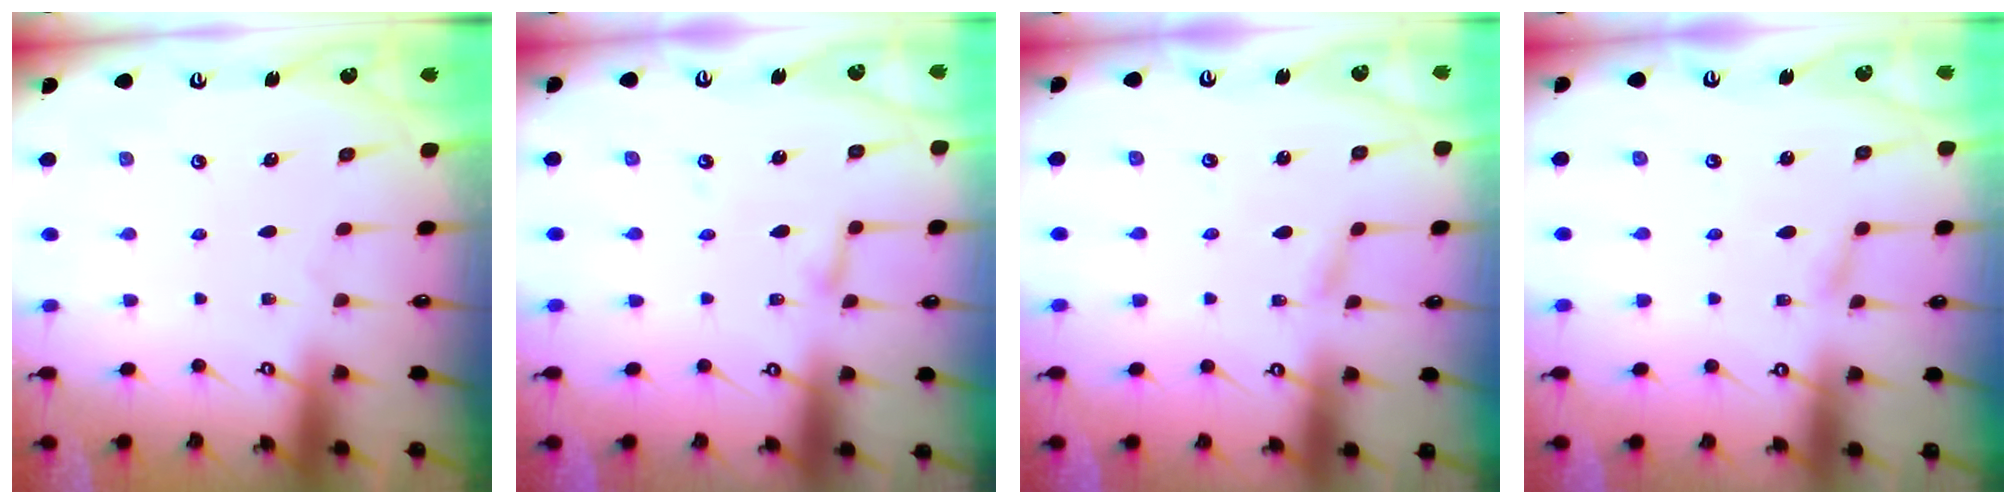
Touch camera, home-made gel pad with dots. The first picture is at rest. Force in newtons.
{"total": 2.6, "press": 2.6, "slide": 0.2}
{"total": 1.9, "press": 1.9, "slide": 0.1}
{"total": 2.5, "press": 2.5, "slide": 0.2}